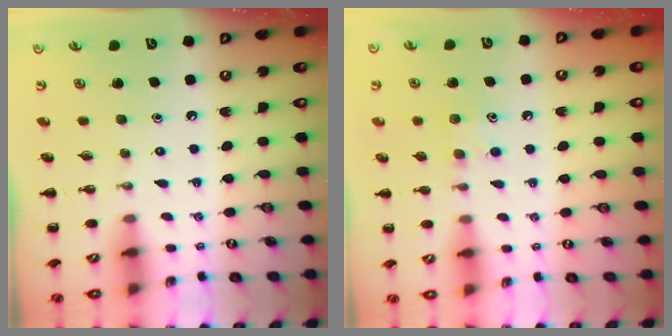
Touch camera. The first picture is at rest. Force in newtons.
{"total": 7.4, "press": 7.2, "slide": 1.4}